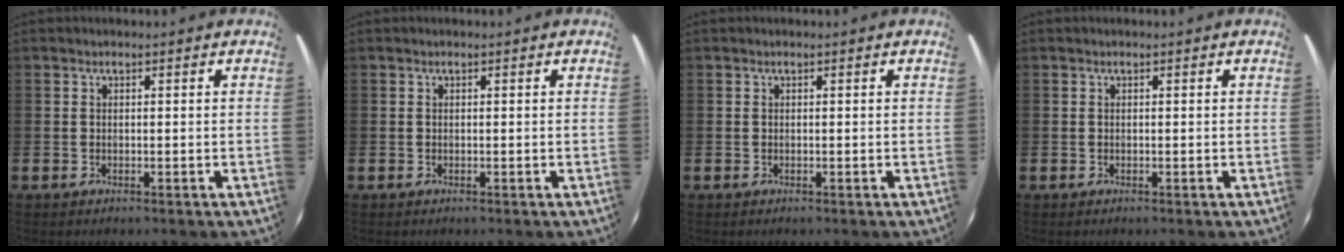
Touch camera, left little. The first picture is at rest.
{"total": 0.0}
{"total": 0.0}
{"total": 0.0}